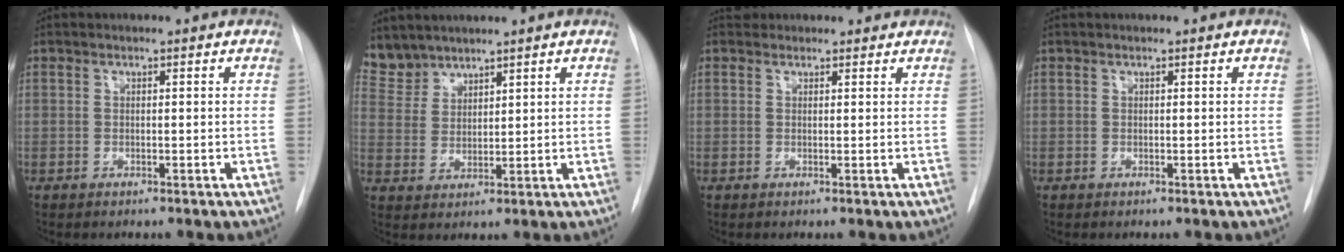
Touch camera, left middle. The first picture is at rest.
{"total": 5.2, "force": [4.9, 1.6, -0.3], "torque": [0.003, 0.006, 0.111]}
{"total": 3.0, "force": [2.7, 1.3, -0.1], "torque": [0.013, 0.017, 0.028]}
{"total": 0.0}